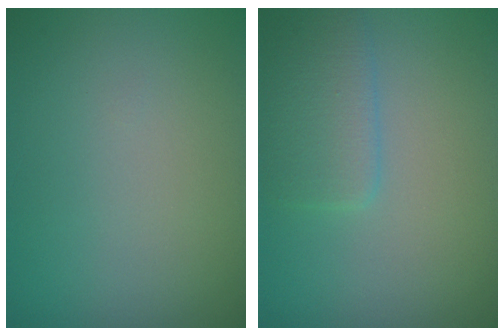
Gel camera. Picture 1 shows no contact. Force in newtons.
{"total": 2.8, "press": 2.8, "slide": 0.1}